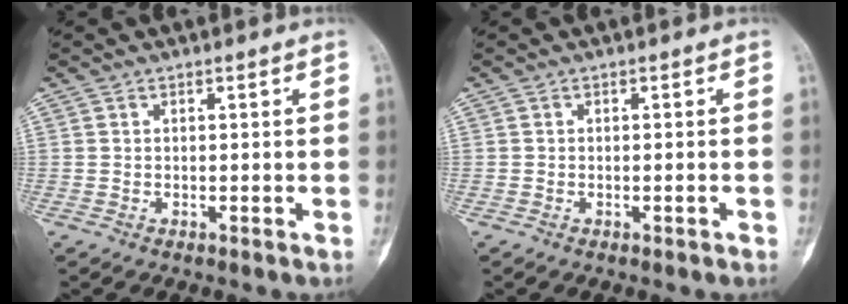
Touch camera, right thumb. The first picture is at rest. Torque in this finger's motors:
{"motor_torque": [-0.32, 0.11, -0.20, 0.04, -0.04]}